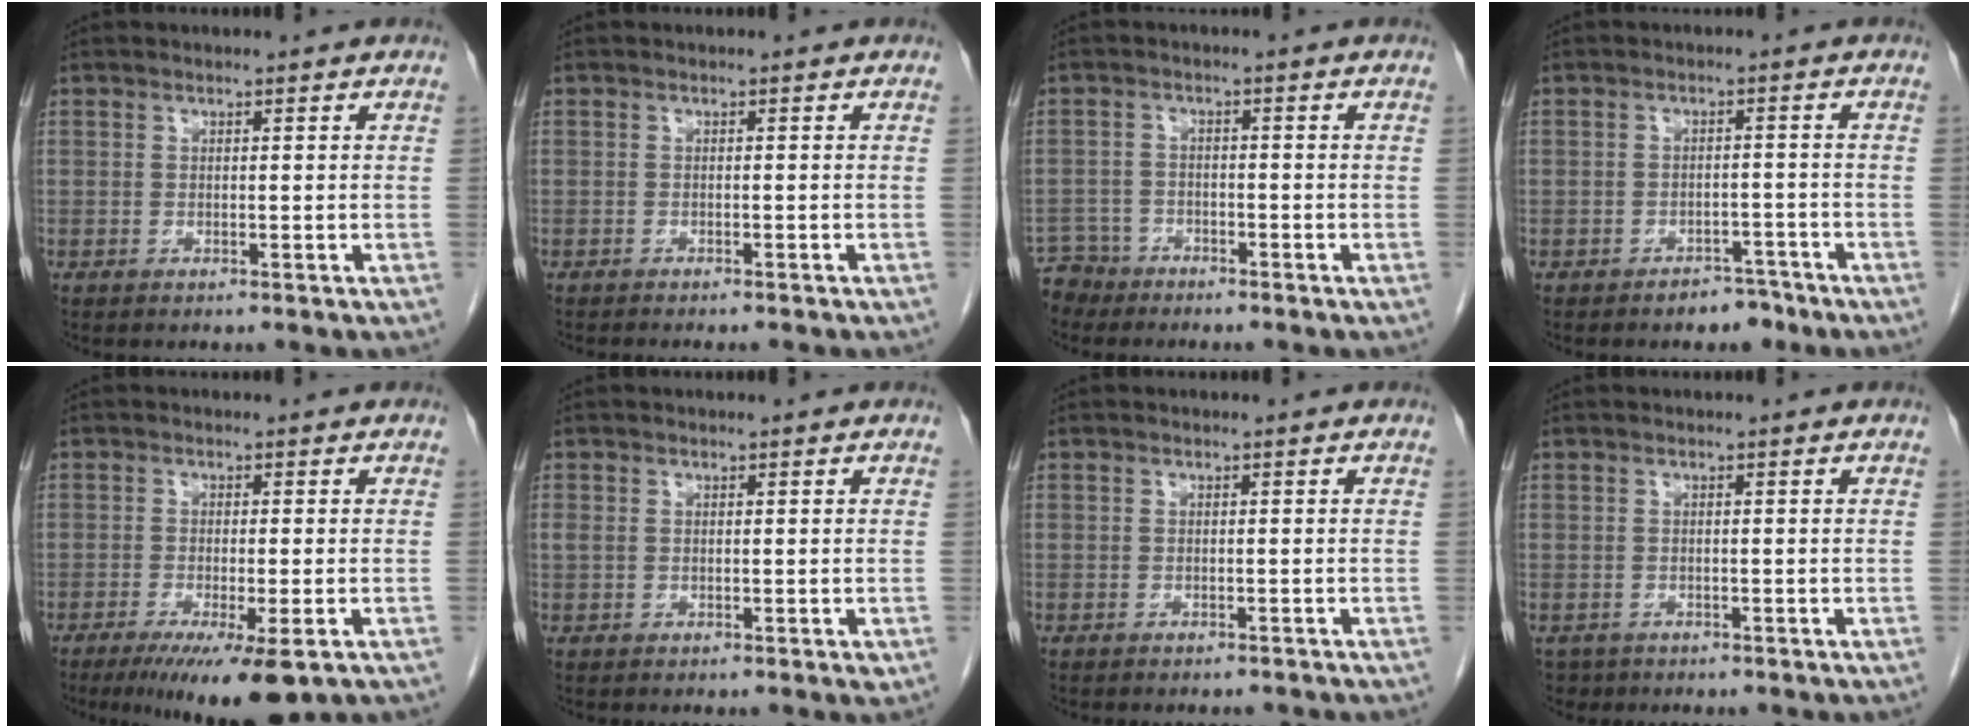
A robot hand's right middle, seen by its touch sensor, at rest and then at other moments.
{"total": 5.7, "force": [-5.1, 0.6, 2.5], "torque": [-0.024, -0.011, -0.063]}
{"total": 3.9, "force": [-3.5, 1.6, -1.0], "torque": [0.018, -0.002, -0.070]}
{"total": 3.3, "force": [-2.6, 1.8, 1.0], "torque": [-0.013, 0.007, -0.032]}
{"total": 10.0, "force": [-6.2, 1.1, 7.7], "torque": [-0.114, -0.026, -0.096]}
{"total": 1.8, "force": [0.0, 1.1, 1.5], "torque": [-0.037, 0.007, 0.006]}
{"total": 2.8, "force": [-2.6, 0.6, 0.9], "torque": [-0.020, -0.003, -0.031]}
{"total": 2.3, "force": [-1.5, 1.8, -0.1], "torque": [-0.001, -0.002, -0.029]}